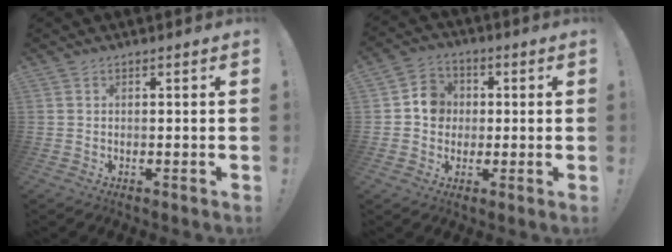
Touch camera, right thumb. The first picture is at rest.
{"total": 8.5, "force": [0.4, 7.9, 3.2], "torque": [-0.042, 0.014, 0.013]}